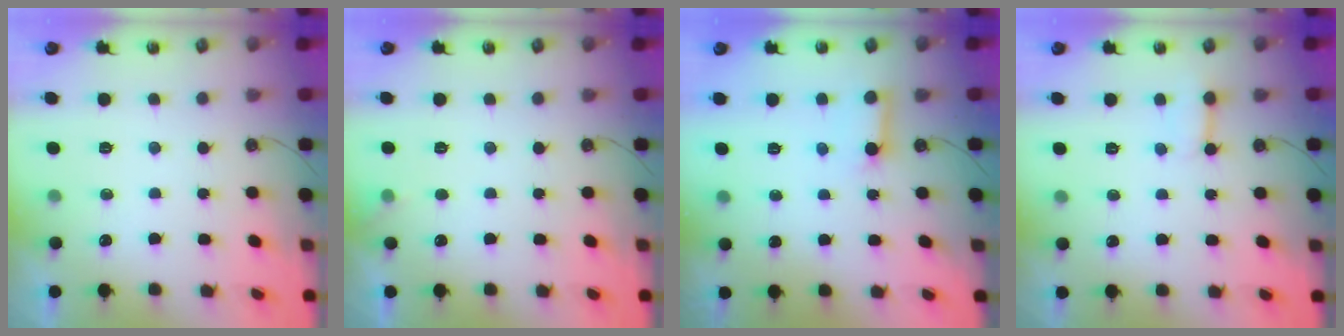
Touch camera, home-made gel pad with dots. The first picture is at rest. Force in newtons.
{"total": 3.2, "press": 3.2, "slide": 0.5}
{"total": 5.4, "press": 5.4, "slide": 0.5}
{"total": 3.8, "press": 3.8, "slide": 0.3}